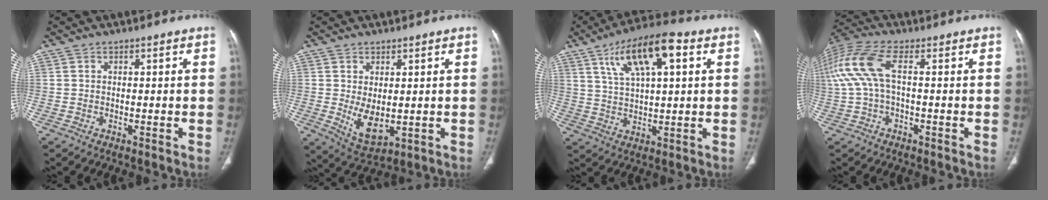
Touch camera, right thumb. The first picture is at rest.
{"total": 6.7, "force": [-0.2, 3.5, 5.7], "torque": [-0.091, -0.018, 0.017]}
{"total": 13.9, "force": [5.7, 5.0, 11.6], "torque": [-0.192, 0.003, 0.096]}
{"total": 11.3, "force": [1.2, 4.5, 10.3], "torque": [-0.267, 0.034, 0.023]}